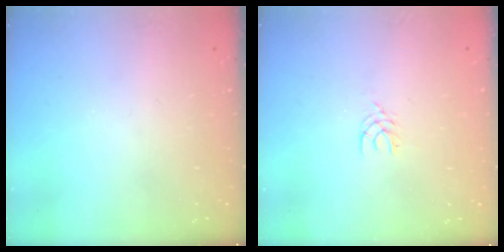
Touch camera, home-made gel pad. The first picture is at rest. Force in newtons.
{"total": 2.9, "press": 2.9, "slide": 0.4}